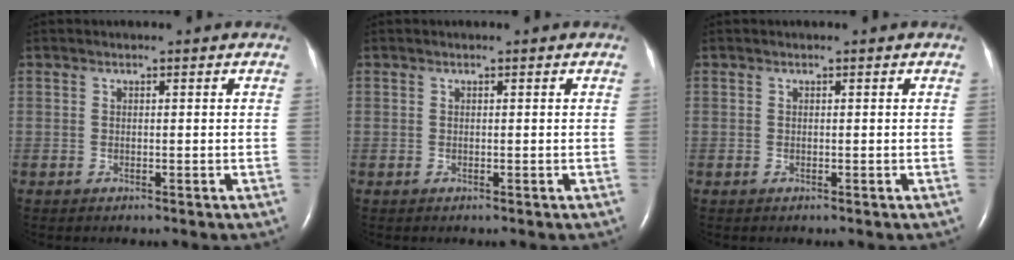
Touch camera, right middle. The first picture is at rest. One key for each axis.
{"total": 0.0}
{"total": 0.0}